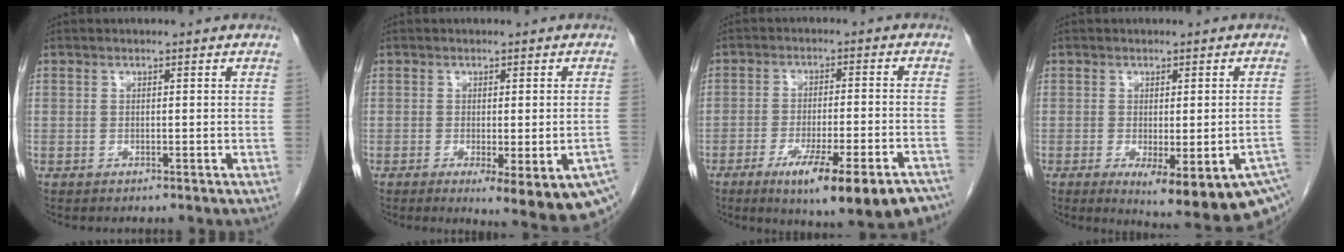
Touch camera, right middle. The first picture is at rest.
{"total": 11.4, "force": [-6.8, 2.6, 8.8], "torque": [-0.052, -0.019, -0.086]}
{"total": 16.6, "force": [-11.3, 2.4, 11.8], "torque": [-0.120, -0.013, -0.164]}
{"total": 15.2, "force": [-9.6, 3.1, 11.3], "torque": [-0.089, -0.023, -0.114]}